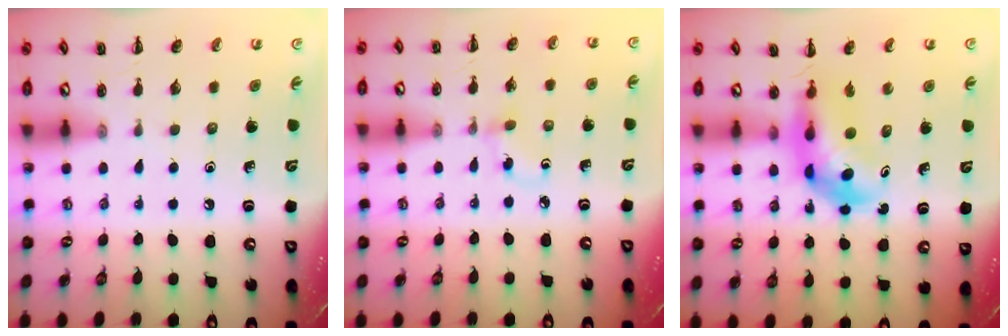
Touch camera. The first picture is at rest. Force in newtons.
{"total": 3.0, "press": 2.7, "slide": 1.2}
{"total": 6.0, "press": 5.9, "slide": 1.3}